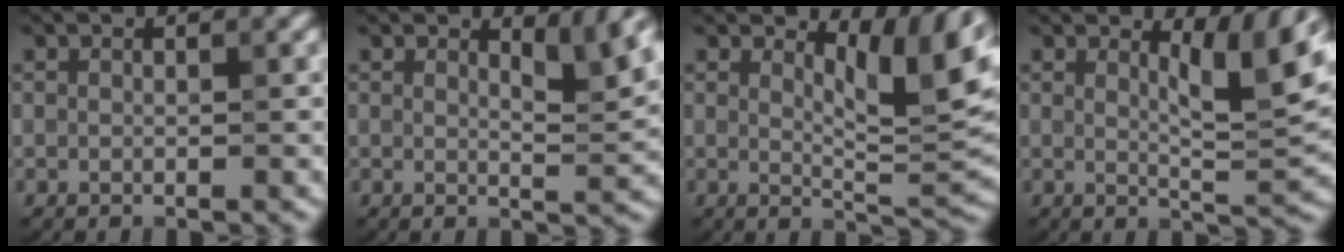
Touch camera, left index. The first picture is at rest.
{"total": 3.3, "force": [1.8, 0.7, 2.7], "torque": [-0.033, -0.006, 0.027]}
{"total": 5.8, "force": [3.0, 1.9, 4.6], "torque": [-0.066, -0.010, 0.042]}
{"total": 4.7, "force": [2.2, 1.0, 4.0], "torque": [-0.062, -0.009, 0.035]}